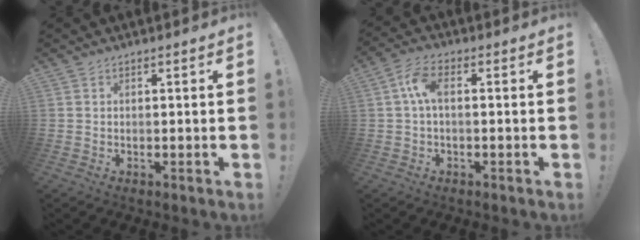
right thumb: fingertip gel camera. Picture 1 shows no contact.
{"total": 6.6, "force": [0.4, 2.9, 5.9], "torque": [-0.119, 0.007, 0.008]}